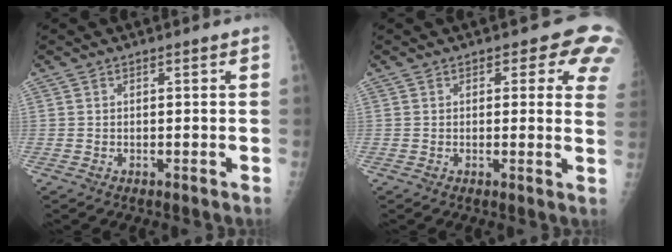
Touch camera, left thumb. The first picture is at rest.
{"total": 7.8, "force": [4.9, 3.9, 4.7], "torque": [-0.005, -0.018, 0.033]}